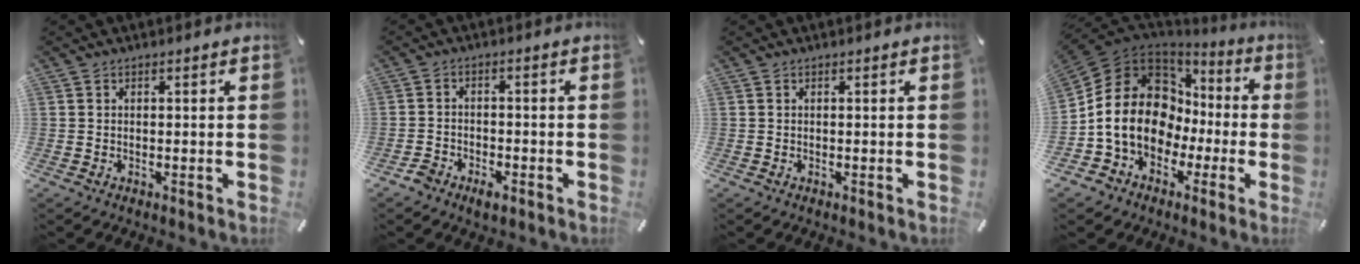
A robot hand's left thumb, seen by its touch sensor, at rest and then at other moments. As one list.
[{"total": 3.4, "force": [-2.5, 2.1, 1.1], "torque": [-0.033, 0.008, -0.052]}, {"total": 0.0}, {"total": 17.5, "force": [-1.3, 14.7, 9.4], "torque": [-0.197, -0.006, -0.018]}]